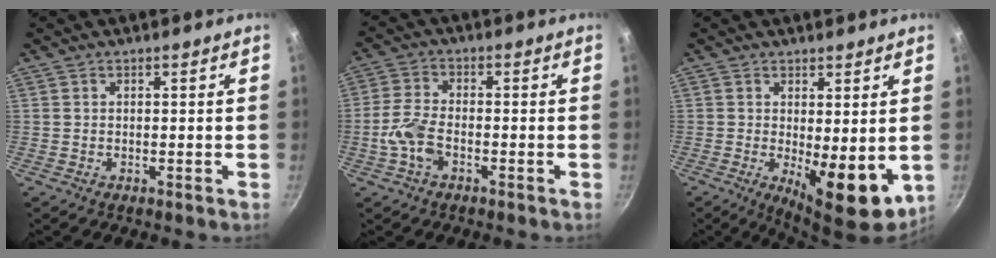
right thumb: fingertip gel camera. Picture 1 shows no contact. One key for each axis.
{"total": 6.3, "fx": -2.3, "fy": 3.5, "fz": 4.7, "tx": -0.100, "ty": 0.021, "tz": -0.054}
{"total": 10.3, "fx": -0.9, "fy": 4.0, "fz": 9.5, "tx": -0.116, "ty": -0.016, "tz": 0.000}